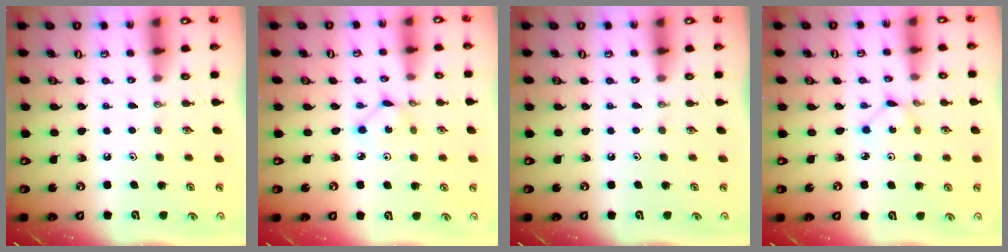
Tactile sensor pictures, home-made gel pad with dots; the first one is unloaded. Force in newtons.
{"total": 2.5, "press": 2.5, "slide": 0.2}
{"total": 0.0}
{"total": 1.3, "press": 1.3, "slide": 0.2}